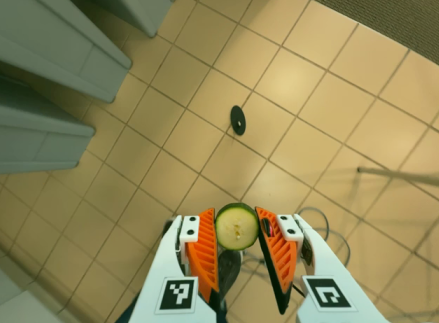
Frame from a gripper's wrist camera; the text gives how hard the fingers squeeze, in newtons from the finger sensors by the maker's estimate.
{"total": 7.8, "left": 7.3, "right": 8.3}